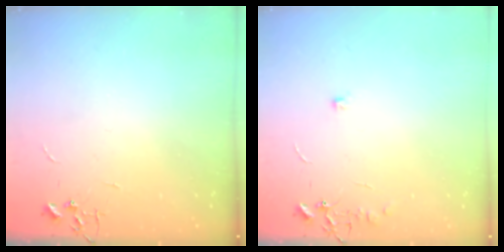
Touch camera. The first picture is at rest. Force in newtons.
{"total": 6.2, "press": 6.1, "slide": 0.7}